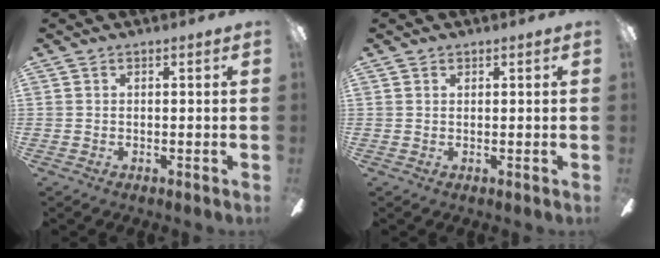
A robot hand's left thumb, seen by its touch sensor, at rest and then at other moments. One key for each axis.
{"total": 0.5, "fx": 0.4, "fy": 0.3, "fz": 0.1, "tx": -0.002, "ty": 0.000, "tz": 0.008}